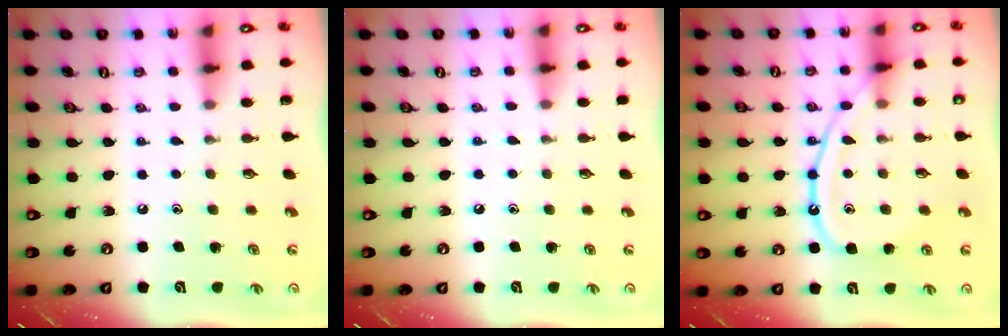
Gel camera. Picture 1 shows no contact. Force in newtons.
{"total": 4.1, "press": 4.0, "slide": 0.7}
{"total": 14.3, "press": 14.2, "slide": 1.4}